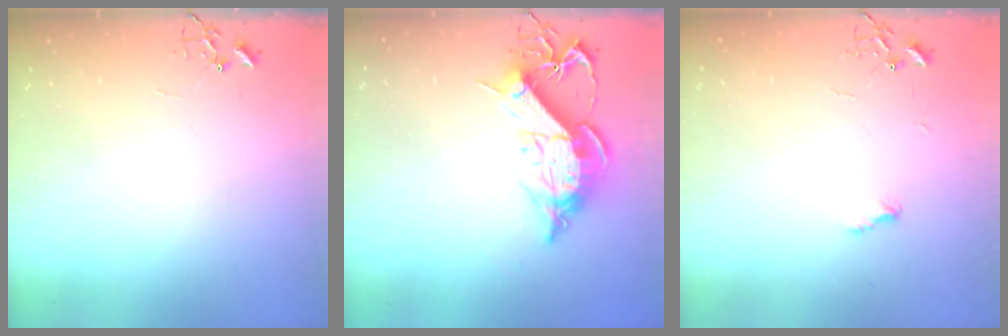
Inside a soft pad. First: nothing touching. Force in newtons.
{"total": 14.4, "press": 14.4, "slide": 1.2}
{"total": 4.7, "press": 4.7, "slide": 0.7}